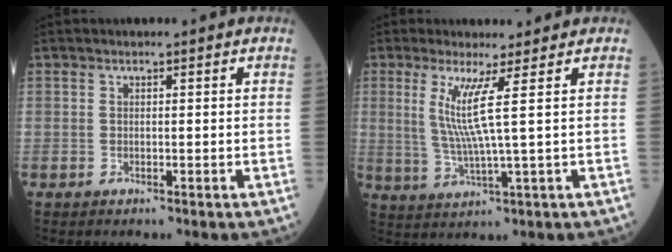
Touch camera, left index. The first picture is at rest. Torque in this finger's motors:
{"motor_torque": [0.08, -0.11, 0.57, 0.19]}